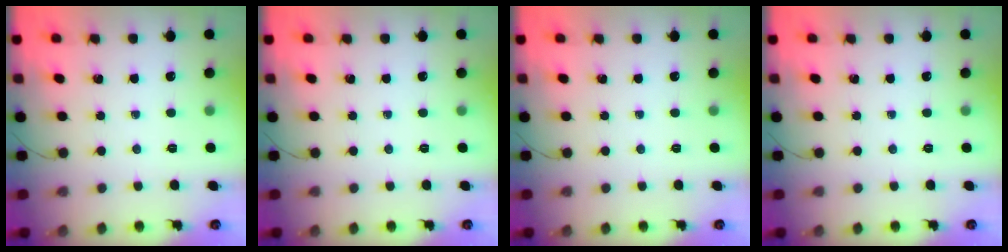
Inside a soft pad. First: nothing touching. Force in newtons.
{"total": 0.0}
{"total": 0.0}
{"total": 0.0}